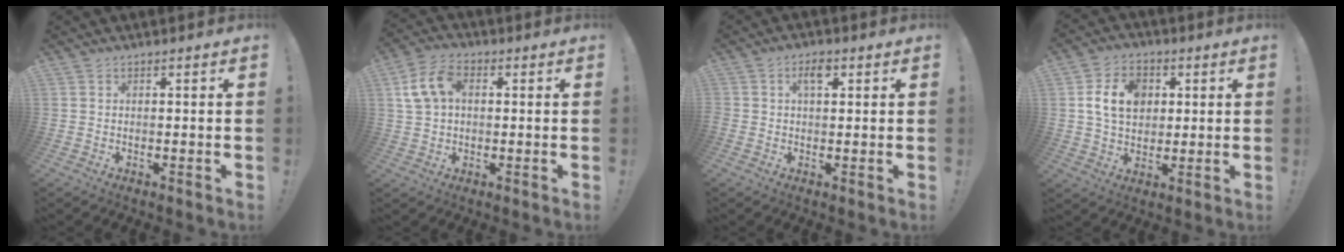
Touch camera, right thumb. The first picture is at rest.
{"total": 10.6, "force": [2.2, 7.3, 7.3], "torque": [-0.133, 0.012, 0.046]}
{"total": 4.1, "force": [1.7, 2.2, 3.0], "torque": [-0.041, 0.002, 0.023]}
{"total": 12.4, "force": [2.7, 9.4, 7.6], "torque": [-0.120, 0.005, 0.053]}